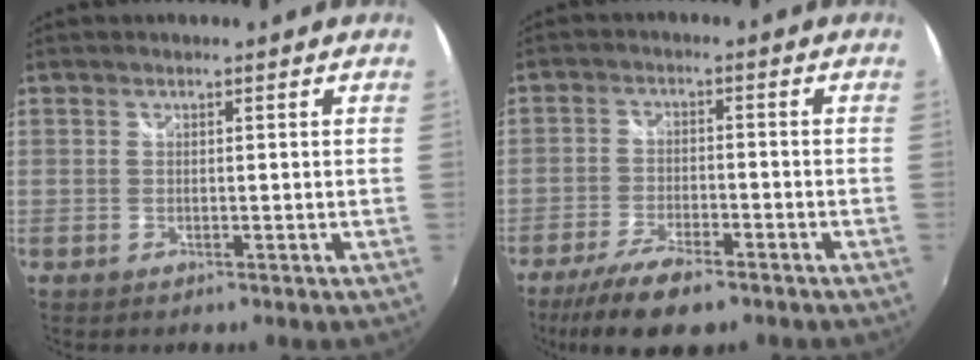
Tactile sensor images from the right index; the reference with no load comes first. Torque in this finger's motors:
{"motor_torque": [-0.89, -0.53, -0.29, -0.16]}